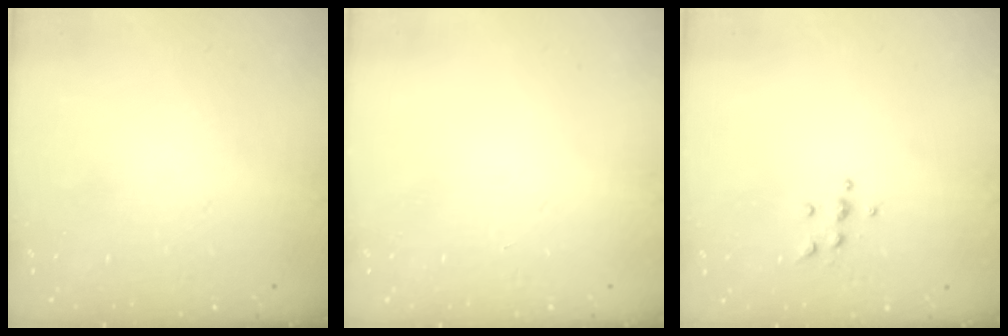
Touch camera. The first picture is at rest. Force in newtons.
{"total": 0.0}
{"total": 4.9, "press": 4.9, "slide": 0.7}